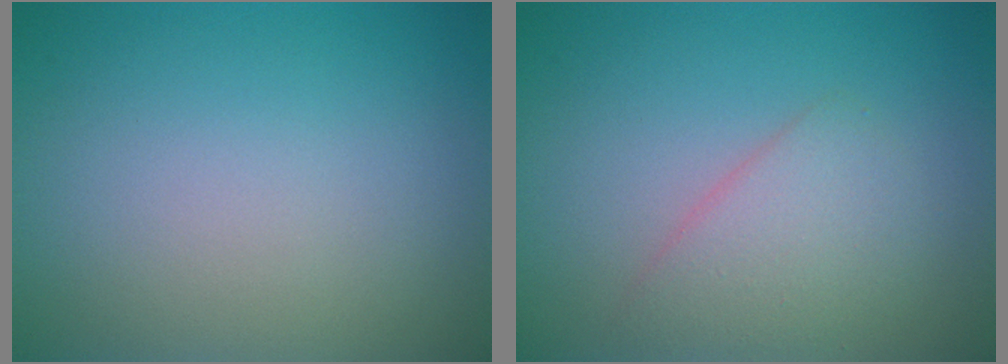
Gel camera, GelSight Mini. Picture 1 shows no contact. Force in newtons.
{"total": 2.8, "press": 2.7, "slide": 0.2}